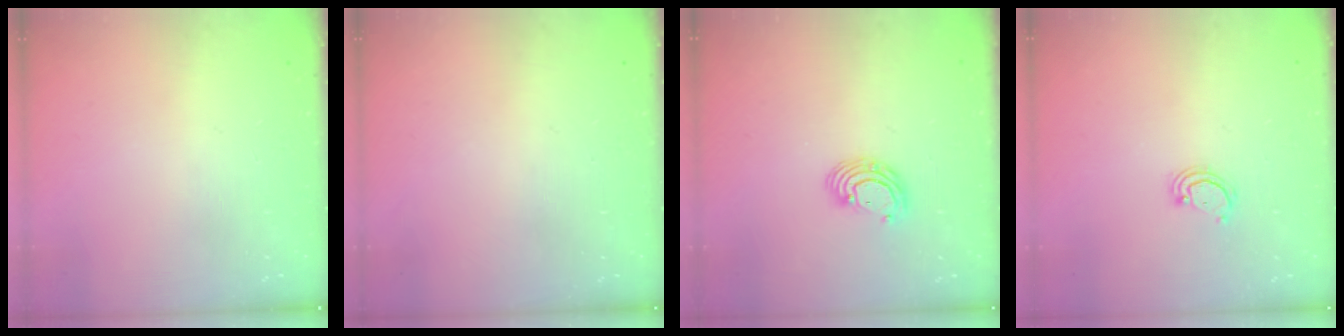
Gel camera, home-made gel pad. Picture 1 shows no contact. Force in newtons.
{"total": 0.0}
{"total": 6.2, "press": 6.2, "slide": 0.5}
{"total": 2.6, "press": 2.6, "slide": 0.3}